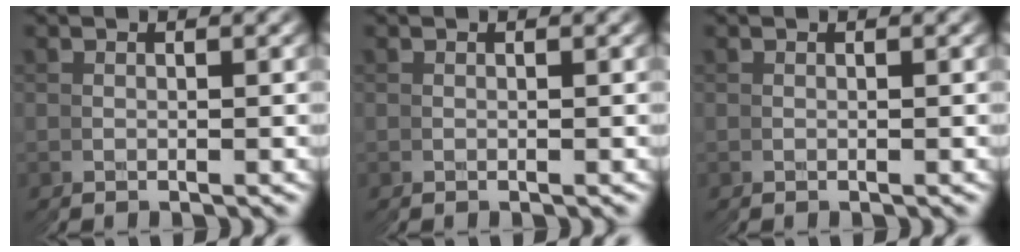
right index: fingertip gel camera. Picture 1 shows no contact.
{"total": 0.0}
{"total": 0.0}